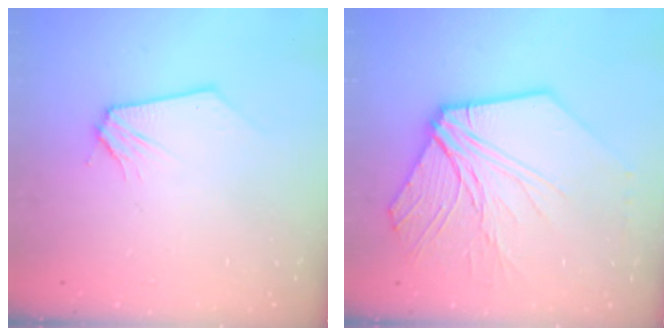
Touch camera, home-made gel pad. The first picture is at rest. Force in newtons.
{"total": 12.0, "press": 11.9, "slide": 1.4}